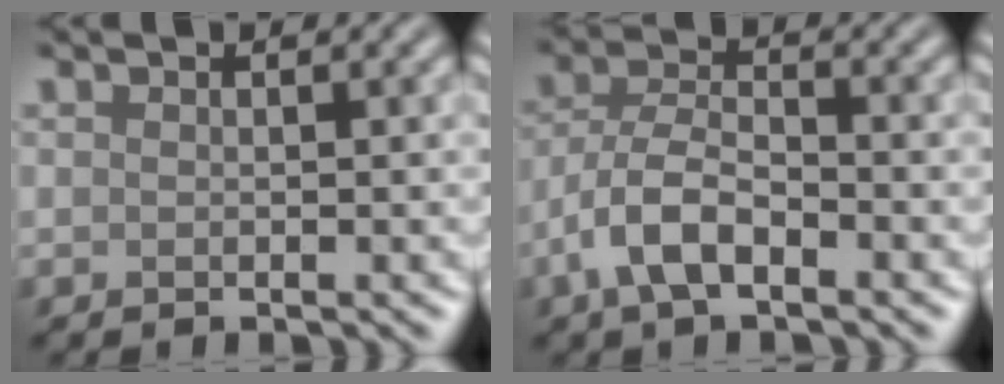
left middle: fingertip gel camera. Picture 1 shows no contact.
{"total": 4.6, "force": [-2.3, 2.0, 3.4], "torque": [-0.067, 0.009, -0.051]}